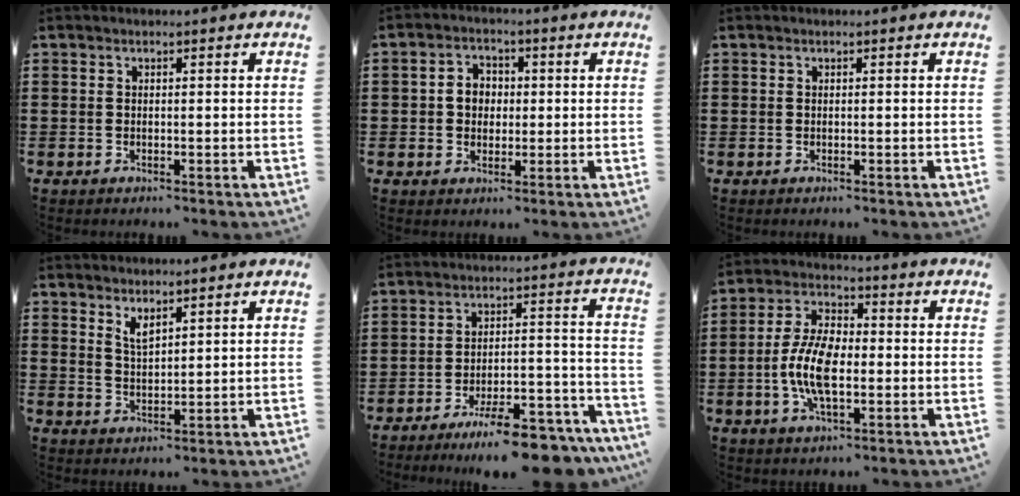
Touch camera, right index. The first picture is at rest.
{"total": 3.6, "force": [-0.1, 3.0, 1.9], "torque": [-0.048, 0.008, -0.005]}
{"total": 0.0}
{"total": 2.7, "force": [2.1, 0.6, 1.5], "torque": [-0.035, 0.000, 0.040]}
{"total": 10.4, "force": [-8.8, 1.3, 5.5], "torque": [-0.070, 0.032, -0.157]}
{"total": 8.6, "force": [-1.7, 4.1, 7.4], "torque": [-0.170, -0.002, -0.038]}